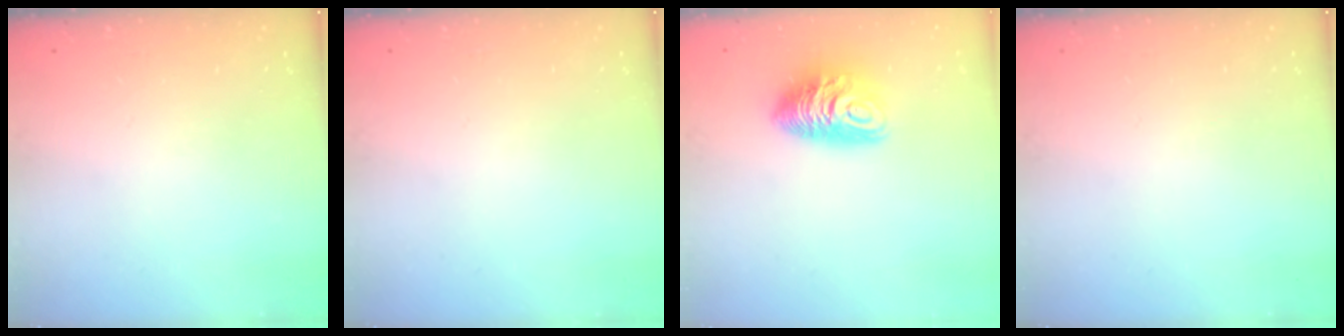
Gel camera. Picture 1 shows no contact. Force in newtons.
{"total": 0.0}
{"total": 10.6, "press": 10.6, "slide": 0.7}
{"total": 0.0}